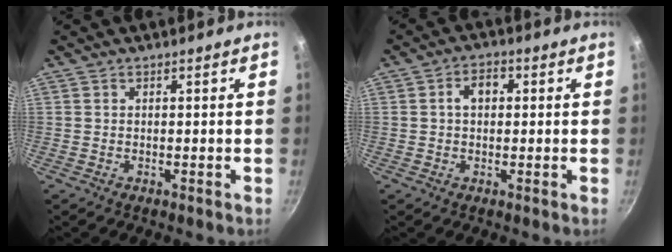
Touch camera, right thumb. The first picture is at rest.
{"total": 4.1, "force": [0.6, 2.9, 2.8], "torque": [-0.027, 0.011, 0.004]}